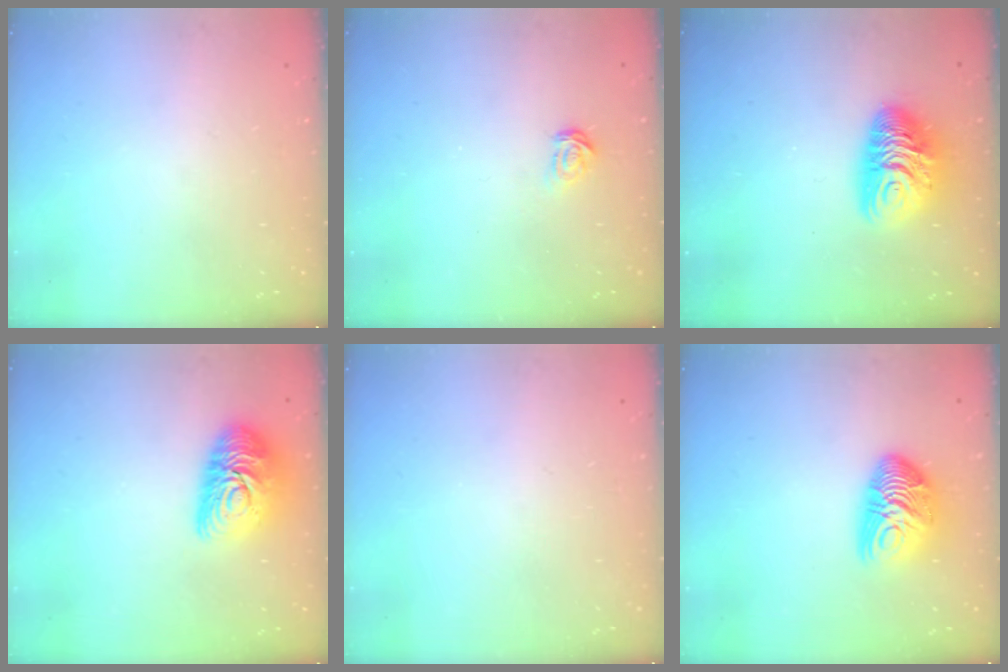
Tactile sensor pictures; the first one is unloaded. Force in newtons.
{"total": 2.3, "press": 2.3, "slide": 0.3}
{"total": 11.0, "press": 11.0, "slide": 0.9}
{"total": 13.0, "press": 13.0, "slide": 0.8}
{"total": 0.0}
{"total": 11.7, "press": 11.7, "slide": 0.5}